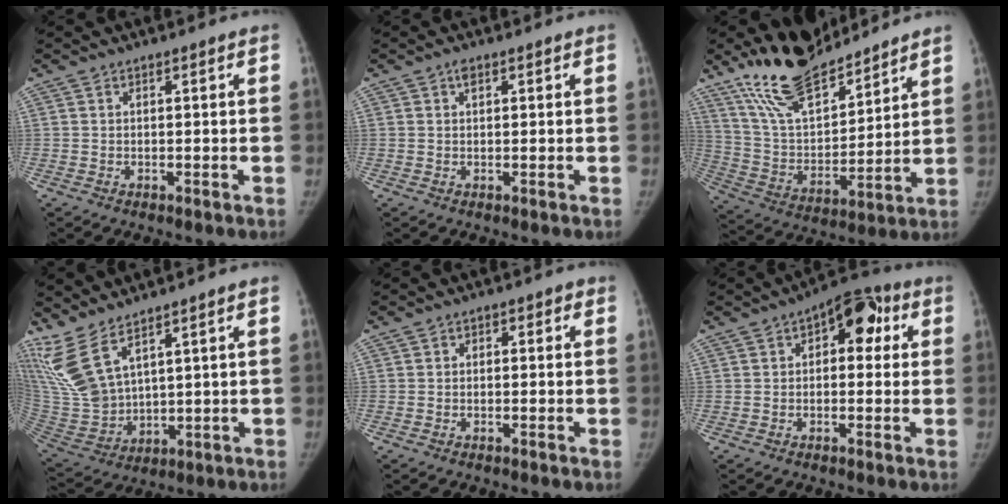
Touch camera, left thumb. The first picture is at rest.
{"total": 1.8, "force": [0.8, 1.0, 1.2], "torque": [-0.017, 0.002, 0.012]}
{"total": 18.3, "force": [15.0, 6.3, 8.3], "torque": [-0.116, -0.078, 0.284]}
{"total": 12.7, "force": [8.3, 4.6, 8.4], "torque": [-0.182, -0.041, 0.195]}
{"total": 1.4, "force": [-0.3, 1.2, 0.6], "torque": [0.011, 0.000, -0.017]}
{"total": 8.9, "force": [2.3, 5.2, 6.9], "torque": [-0.046, 0.015, 0.017]}